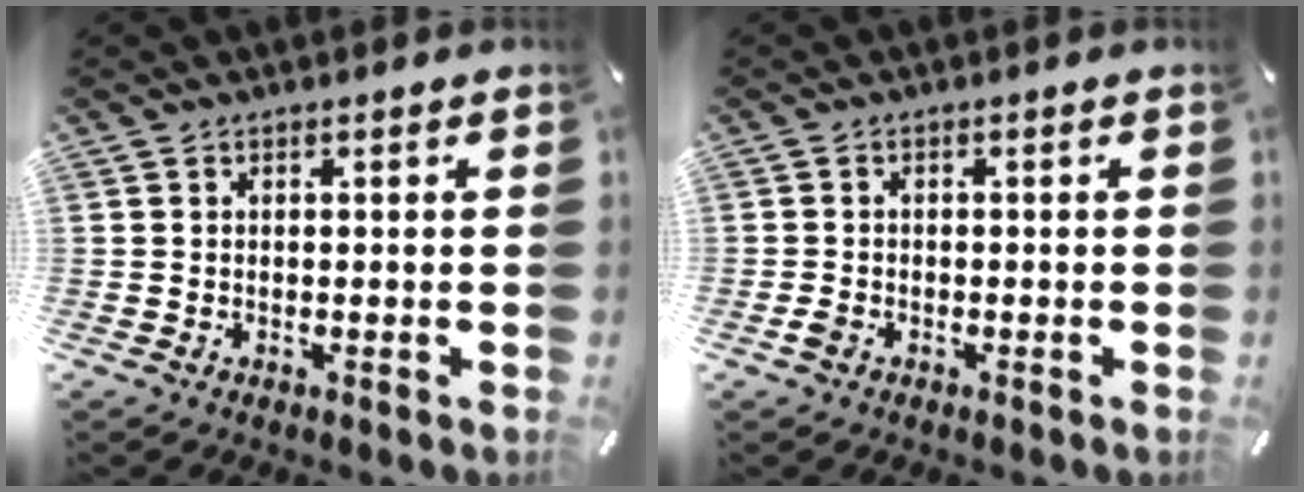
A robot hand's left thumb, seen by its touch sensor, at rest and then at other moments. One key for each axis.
{"total": 1.4, "fx": -0.7, "fy": 0.9, "fz": 0.8, "tx": -0.020, "ty": 0.001, "tz": -0.017}